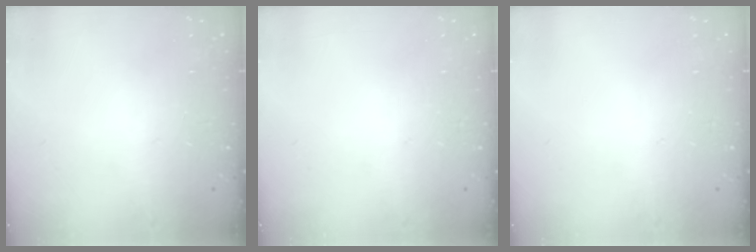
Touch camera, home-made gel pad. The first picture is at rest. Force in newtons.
{"total": 0.0}
{"total": 0.0}